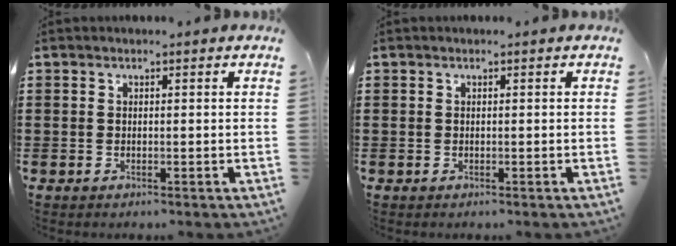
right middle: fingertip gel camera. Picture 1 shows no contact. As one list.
[{"total": 0.0}]